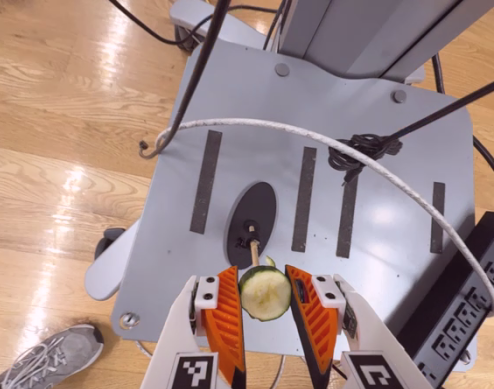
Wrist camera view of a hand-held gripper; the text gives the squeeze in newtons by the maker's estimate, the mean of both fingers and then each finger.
{"total": 7.9, "left": 7.9, "right": 7.8}